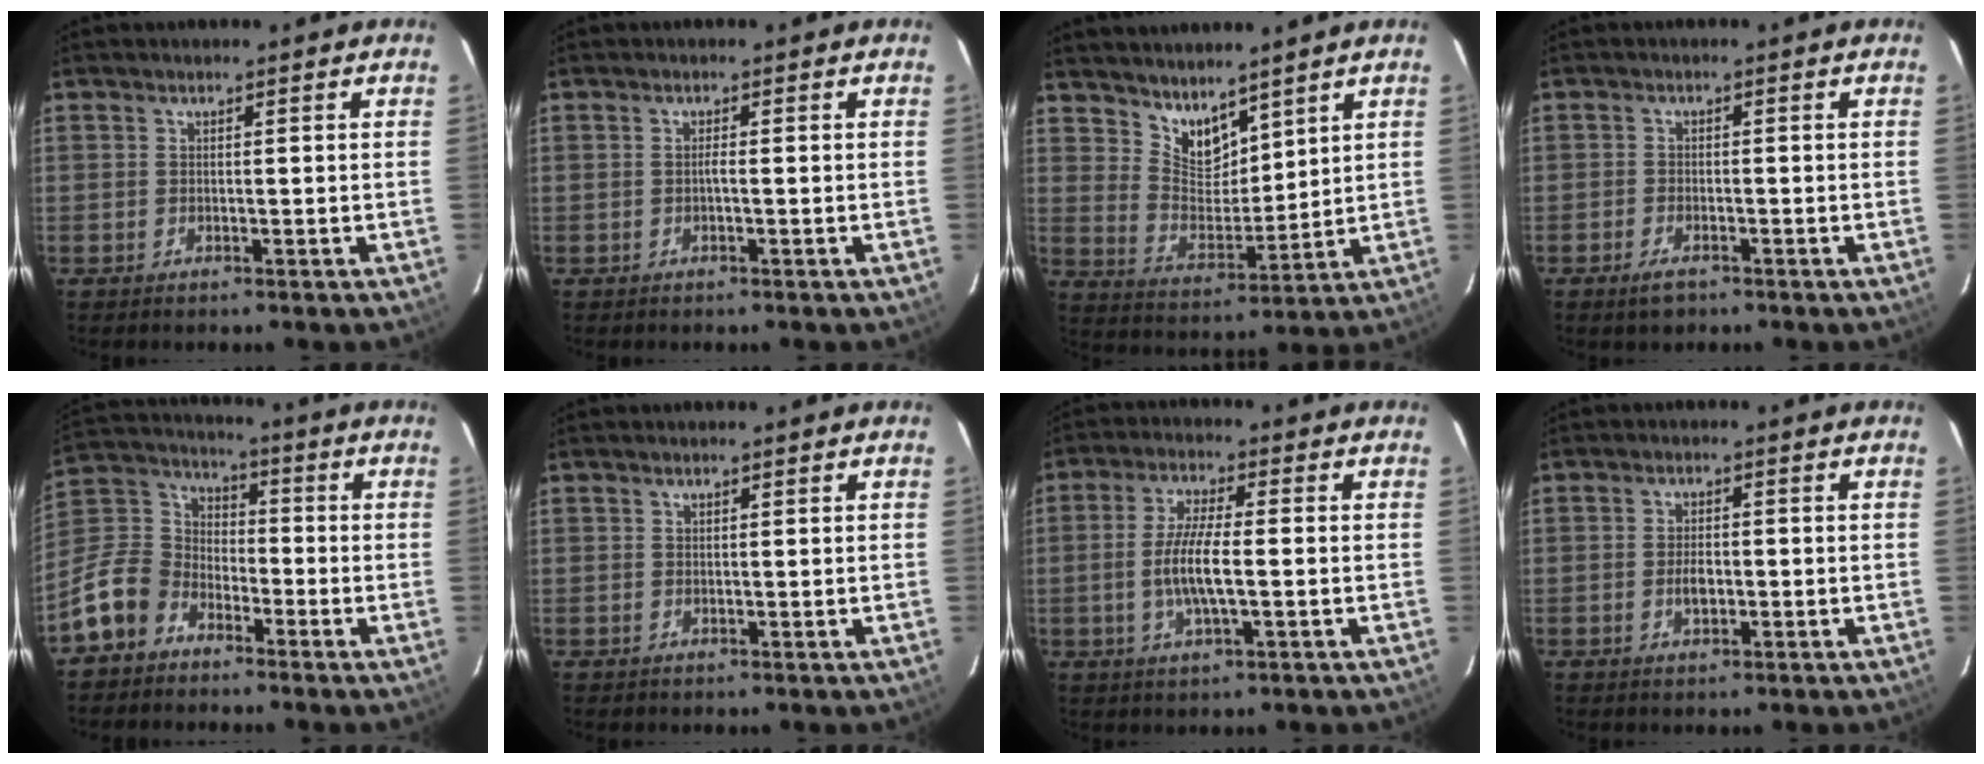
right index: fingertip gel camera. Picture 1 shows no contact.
{"total": 0.7, "force": [-0.2, 0.0, 0.7], "torque": [-0.011, 0.003, -0.006]}
{"total": 8.2, "force": [6.6, 3.8, 2.9], "torque": [-0.044, 0.000, 0.133]}
{"total": 3.1, "force": [-2.1, 1.5, 1.6], "torque": [-0.040, -0.005, -0.040]}
{"total": 12.5, "force": [-7.8, 8.8, 4.2], "torque": [-0.109, 0.040, -0.157]}
{"total": 0.7, "force": [0.4, 0.5, 0.0], "torque": [-0.001, 0.003, 0.006]}
{"total": 7.7, "force": [-1.1, 1.6, 7.4], "torque": [-0.149, -0.005, -0.024]}
{"total": 2.7, "force": [-0.4, 1.6, 2.2], "torque": [-0.039, 0.002, -0.006]}